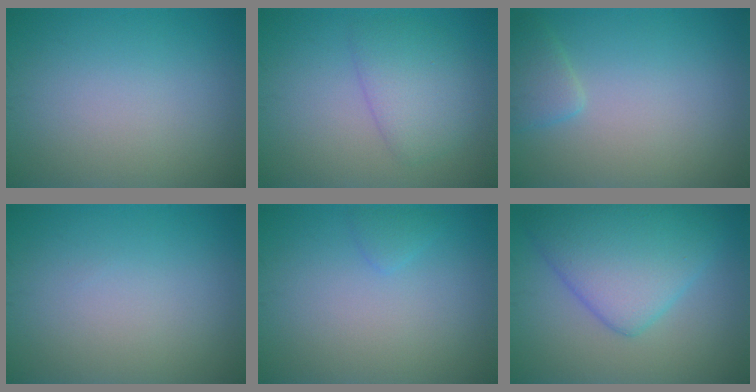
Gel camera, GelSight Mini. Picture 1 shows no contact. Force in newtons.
{"total": 3.4, "press": 3.4, "slide": 0.3}
{"total": 1.8, "press": 1.8, "slide": 0.2}
{"total": 0.0}
{"total": 0.9, "press": 0.9, "slide": 0.1}
{"total": 7.3, "press": 7.3, "slide": 0.2}